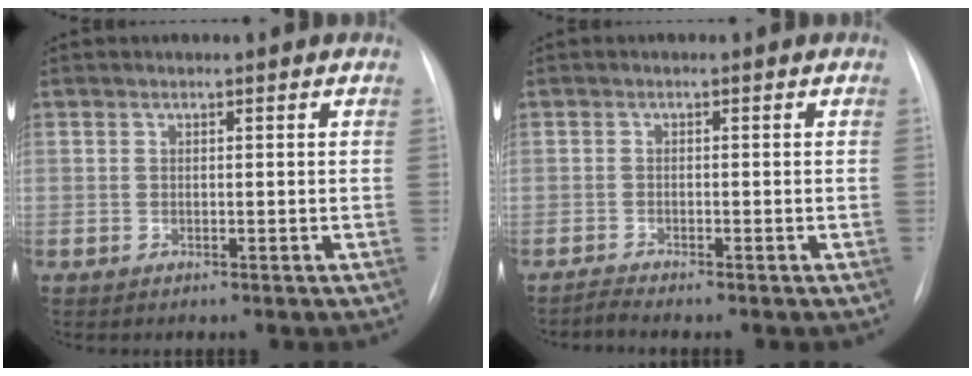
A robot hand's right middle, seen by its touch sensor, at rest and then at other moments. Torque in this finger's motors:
{"motor_torque": [-0.06, -0.29, -0.03, 0.00]}